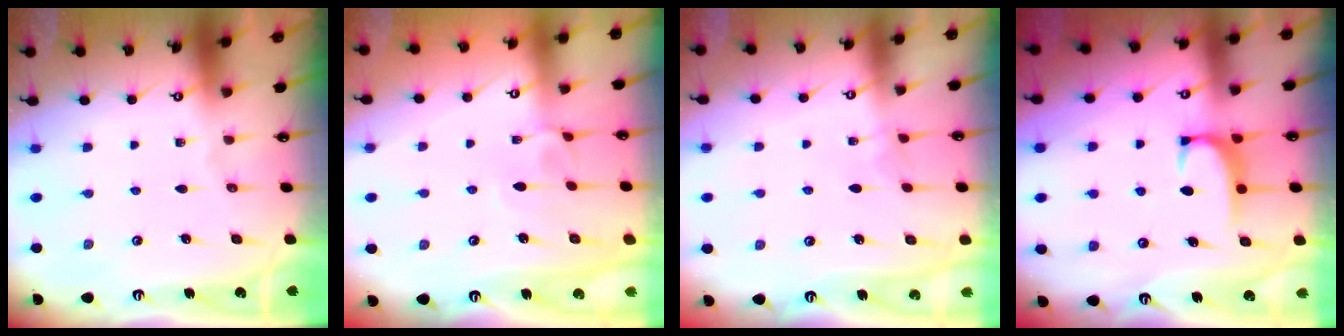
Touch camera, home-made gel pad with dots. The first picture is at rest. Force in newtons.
{"total": 4.8, "press": 4.8, "slide": 0.1}
{"total": 2.3, "press": 2.3, "slide": 0.3}
{"total": 1.5, "press": 1.4, "slide": 0.4}